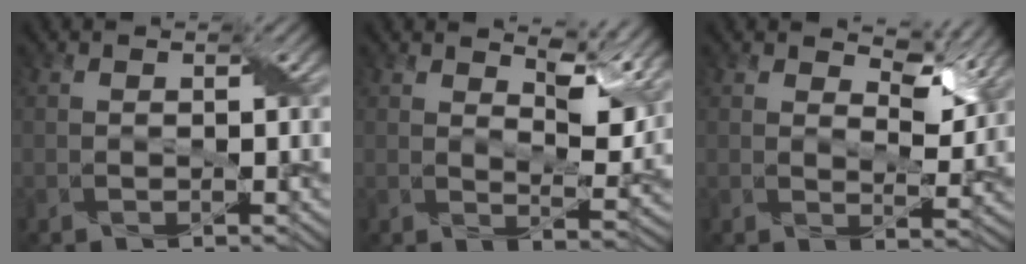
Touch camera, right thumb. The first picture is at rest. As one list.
[{"total": 7.1, "force": [4.5, 2.6, 4.8], "torque": [-0.085, -0.004, 0.073]}, {"total": 6.2, "force": [4.1, 2.7, 3.7], "torque": [-0.060, -0.004, 0.061]}]